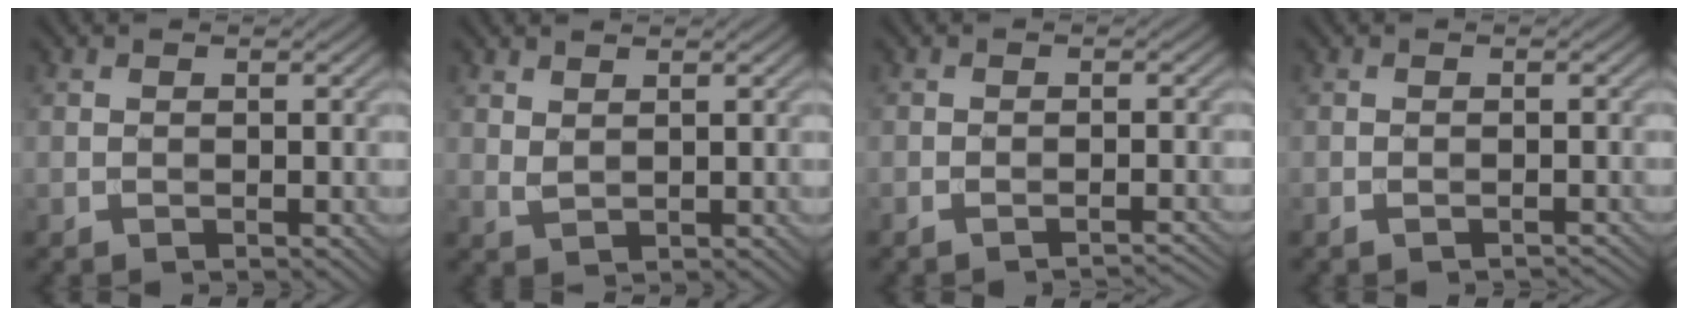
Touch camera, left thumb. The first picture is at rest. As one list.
[{"total": 1.5, "force": [1.3, 0.4, 0.7], "torque": [-0.024, -0.002, 0.032]}, {"total": 2.0, "force": [-1.7, 0.2, 1.0], "torque": [-0.008, 0.004, -0.031]}, {"total": 1.3, "force": [-1.1, 0.3, 0.6], "torque": [-0.006, 0.001, -0.016]}]